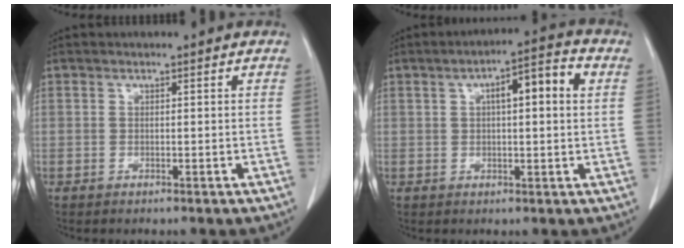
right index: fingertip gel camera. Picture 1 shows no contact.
{"total": 7.7, "force": [1.9, 1.4, 7.3], "torque": [-0.115, 0.023, 0.024]}